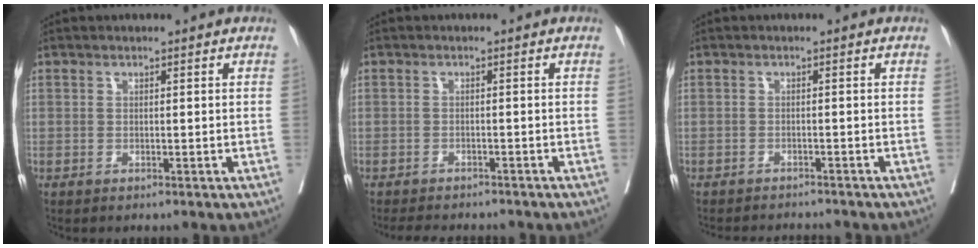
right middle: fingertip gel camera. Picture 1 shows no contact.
{"total": 6.6, "force": [-5.9, 2.1, 2.1], "torque": [-0.024, -0.004, -0.080]}
{"total": 5.5, "force": [-5.4, 0.5, 1.0], "torque": [-0.007, -0.009, -0.073]}